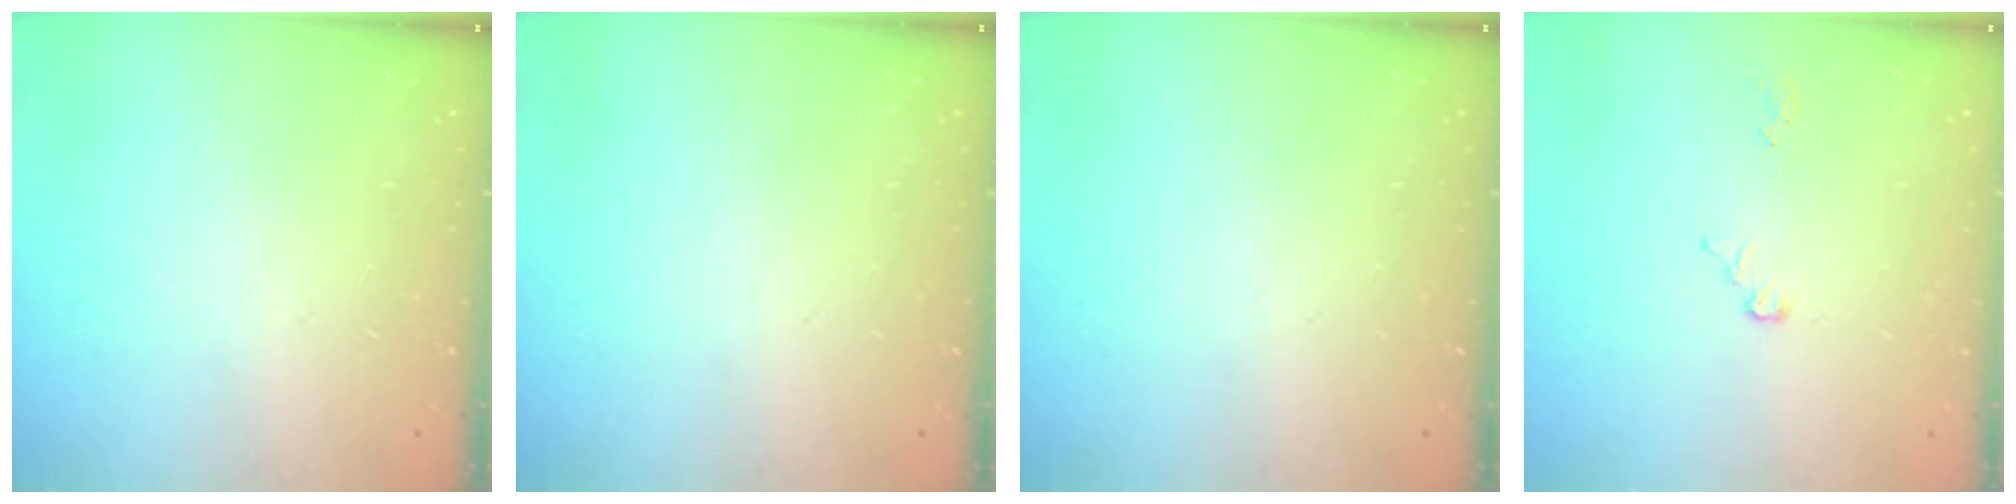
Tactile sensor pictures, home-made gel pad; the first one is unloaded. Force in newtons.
{"total": 0.0}
{"total": 0.0}
{"total": 4.9, "press": 4.9, "slide": 0.3}